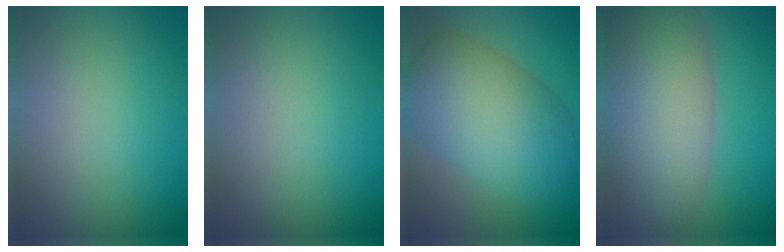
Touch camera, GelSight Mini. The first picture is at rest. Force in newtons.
{"total": 0.0}
{"total": 9.8, "press": 9.8, "slide": 0.1}
{"total": 9.9, "press": 9.9, "slide": 0.9}